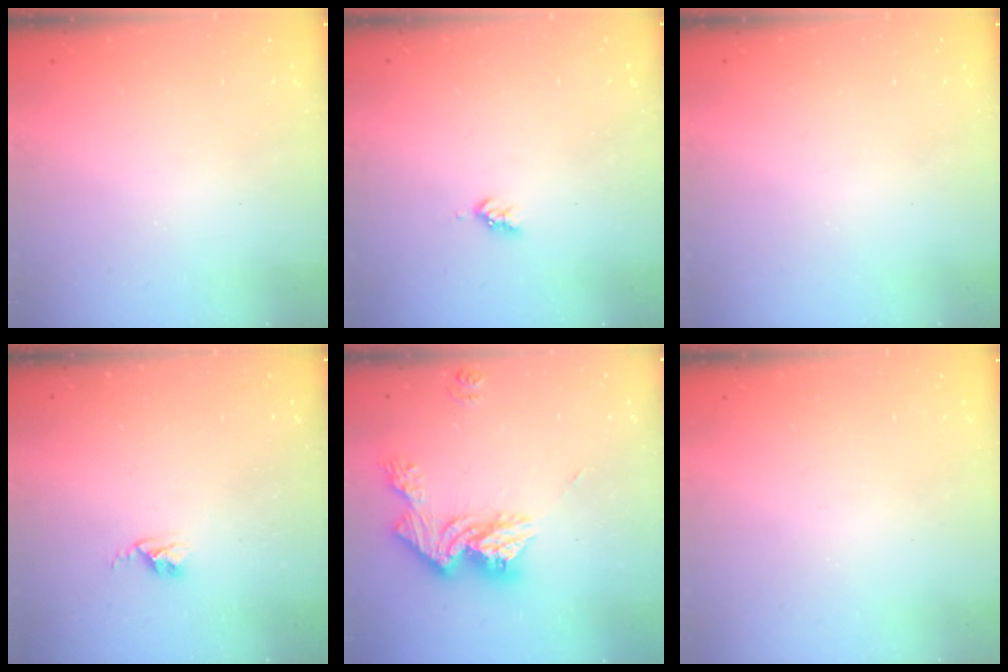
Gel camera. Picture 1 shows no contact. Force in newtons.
{"total": 3.0, "press": 3.0, "slide": 0.4}
{"total": 0.0}
{"total": 2.4, "press": 2.4, "slide": 0.3}
{"total": 14.7, "press": 14.7, "slide": 1.2}
{"total": 0.0}